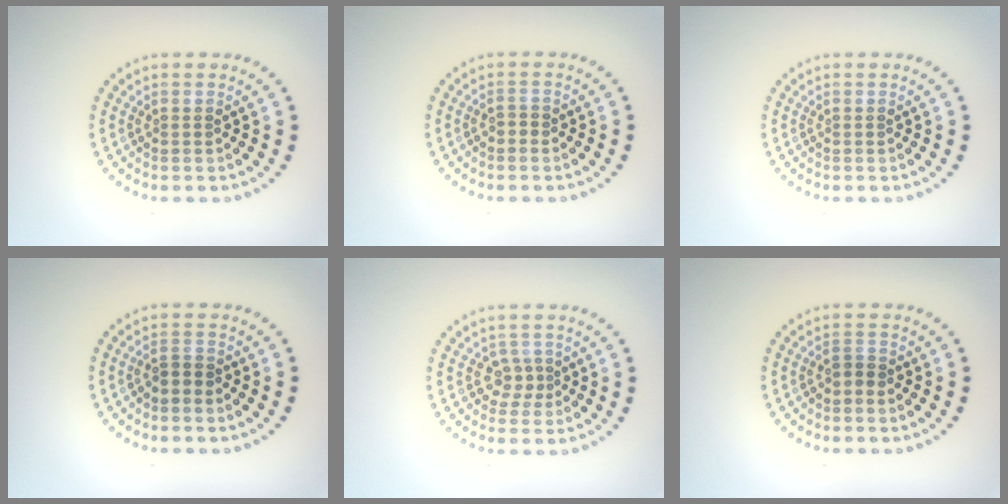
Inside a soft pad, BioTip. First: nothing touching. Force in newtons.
{"total": 0.7, "press": 0.6, "slide": 0.3}
{"total": 0.0}
{"total": 1.2, "press": 1.0, "slide": 0.8}
{"total": 1.7, "press": 1.4, "slide": 1.1}
{"total": 1.1, "press": 1.0, "slide": 0.5}